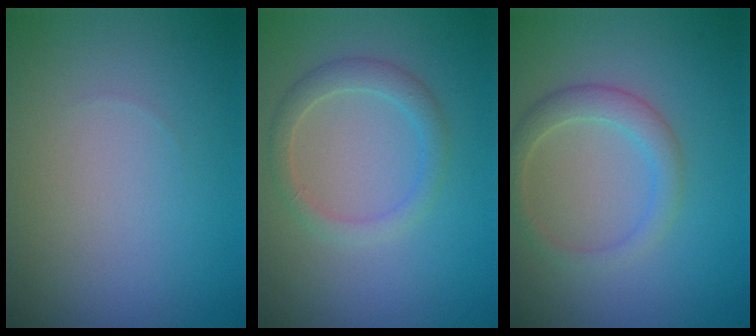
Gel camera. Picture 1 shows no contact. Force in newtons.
{"total": 2.3, "press": 2.3, "slide": 0.0}
{"total": 2.5, "press": 2.5, "slide": 0.0}